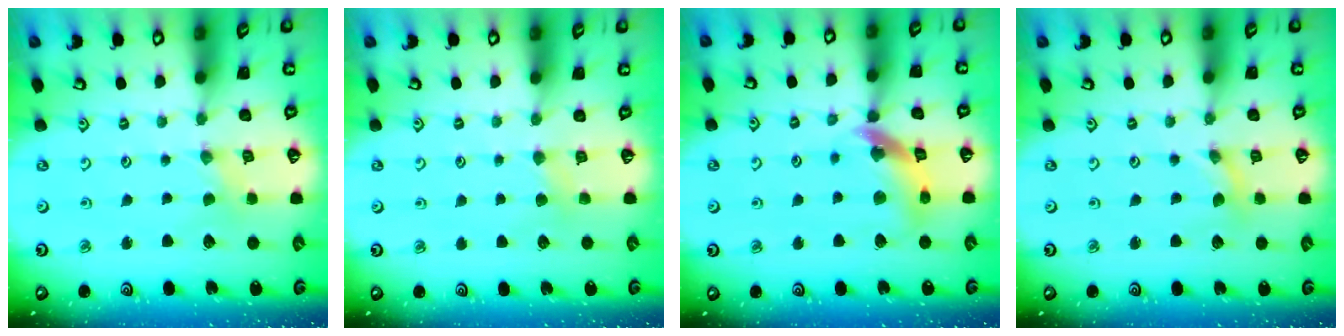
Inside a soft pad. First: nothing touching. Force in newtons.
{"total": 3.2, "press": 3.1, "slide": 0.6}
{"total": 13.1, "press": 13.0, "slide": 1.7}
{"total": 0.0}